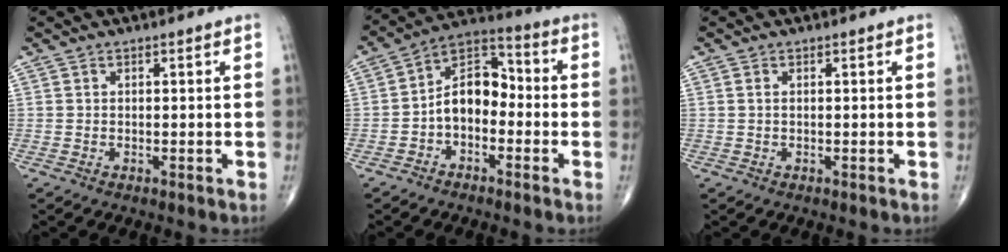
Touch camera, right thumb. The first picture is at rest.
{"total": 9.9, "force": [-2.1, 6.5, 7.1], "torque": [-0.095, 0.044, -0.055]}
{"total": 0.5, "force": [0.1, 0.2, 0.5], "torque": [-0.012, 0.001, 0.002]}